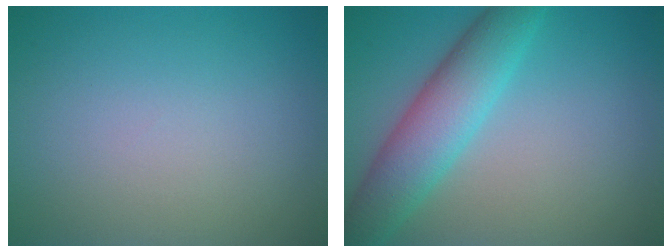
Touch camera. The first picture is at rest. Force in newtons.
{"total": 5.9, "press": 5.9, "slide": 0.1}